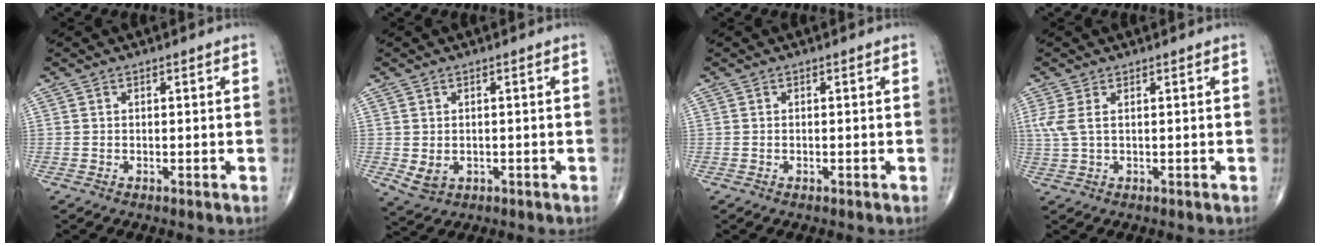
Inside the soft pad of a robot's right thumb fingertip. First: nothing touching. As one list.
[{"total": 3.5, "force": [-0.4, 2.7, 2.2], "torque": [-0.035, -0.004, 0.005]}, {"total": 0.0}, {"total": 3.4, "force": [1.0, 1.5, 2.9], "torque": [-0.086, 0.005, 0.029]}]